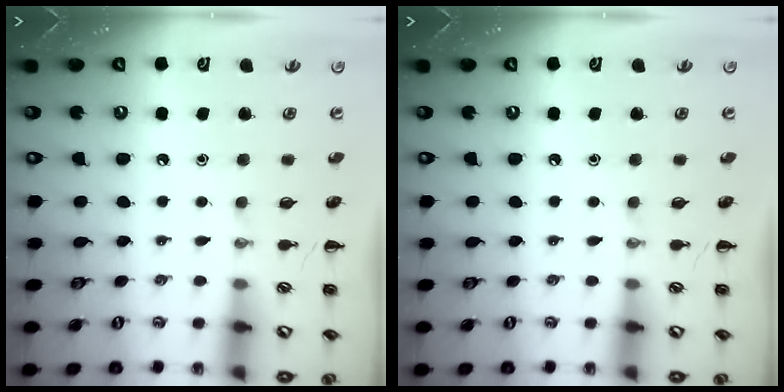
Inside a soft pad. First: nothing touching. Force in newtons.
{"total": 0.0}